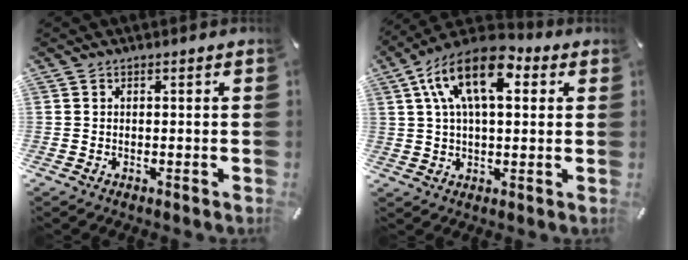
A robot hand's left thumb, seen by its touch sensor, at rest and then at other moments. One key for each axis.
{"total": 15.5, "fx": 5.3, "fy": 8.2, "fz": 12.1, "tx": -0.228, "ty": 0.000, "tz": 0.091}